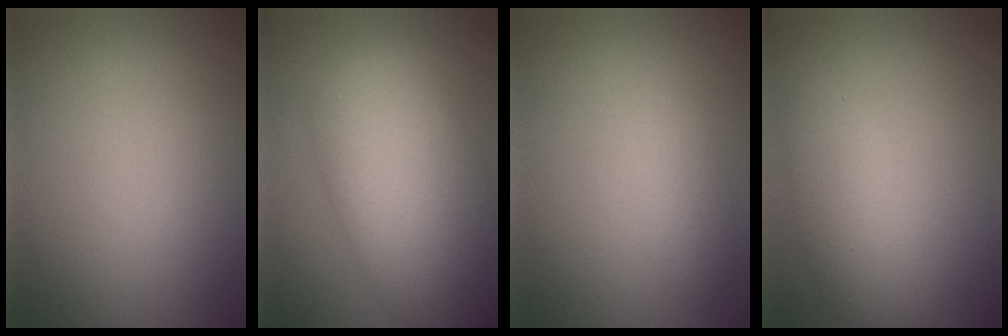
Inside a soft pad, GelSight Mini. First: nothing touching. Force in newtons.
{"total": 11.3, "press": 11.3, "slide": 0.8}
{"total": 2.0, "press": 2.0, "slide": 0.0}
{"total": 3.8, "press": 3.8, "slide": 0.1}